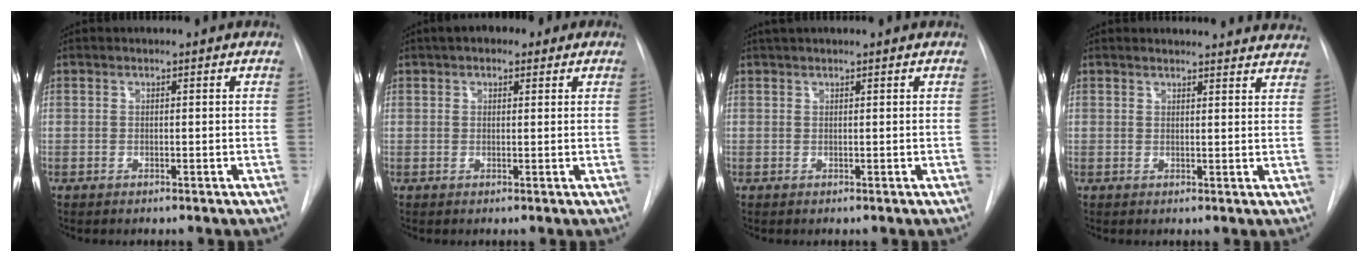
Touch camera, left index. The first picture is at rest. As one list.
[{"total": 4.7, "force": [2.8, 2.4, 2.8], "torque": [-0.042, 0.025, 0.037]}, {"total": 3.2, "force": [2.7, 0.2, 1.5], "torque": [-0.020, 0.037, 0.043]}, {"total": 14.9, "force": [14.4, 2.6, 2.7], "torque": [-0.015, -0.019, 0.149]}]